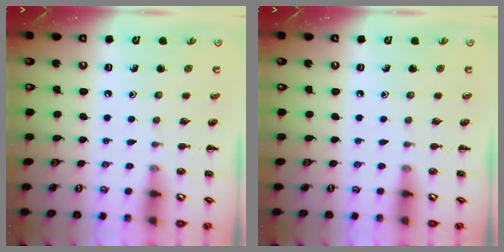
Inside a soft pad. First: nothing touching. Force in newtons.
{"total": 0.0}